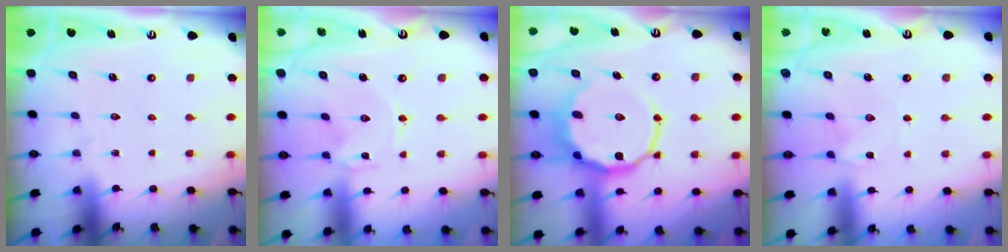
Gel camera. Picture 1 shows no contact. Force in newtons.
{"total": 0.0}
{"total": 12.1, "press": 11.7, "slide": 3.0}
{"total": 2.1, "press": 2.1, "slide": 0.4}